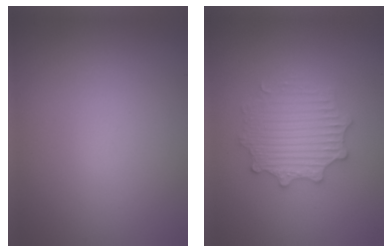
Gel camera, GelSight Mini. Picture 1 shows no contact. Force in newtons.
{"total": 3.3, "press": 3.3, "slide": 0.6}